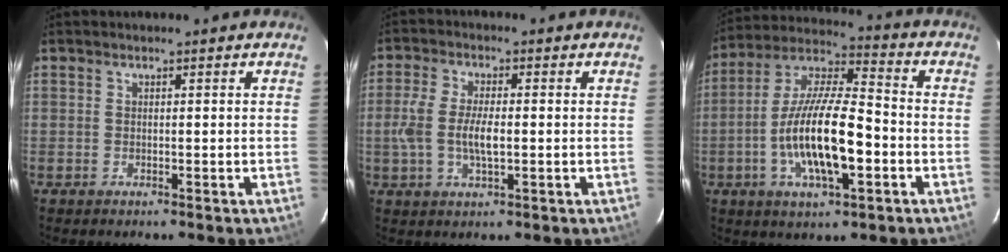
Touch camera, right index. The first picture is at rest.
{"total": 6.6, "force": [-0.8, 2.5, 6.1], "torque": [-0.125, 0.001, -0.017]}
{"total": 17.0, "force": [-4.4, 4.9, 15.6], "torque": [-0.303, -0.001, -0.084]}